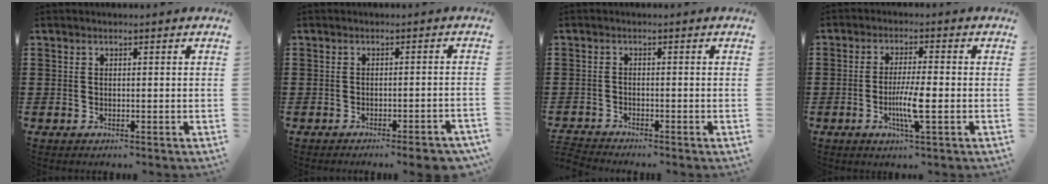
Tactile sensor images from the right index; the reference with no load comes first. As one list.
[{"total": 2.8, "force": [-2.3, -0.1, 1.7], "torque": [-0.027, -0.005, -0.042]}, {"total": 1.7, "force": [-1.7, -0.1, -0.2], "torque": [-0.001, 0.001, -0.036]}, {"total": 6.1, "force": [-1.5, 0.6, 5.9], "torque": [-0.113, -0.012, -0.029]}]